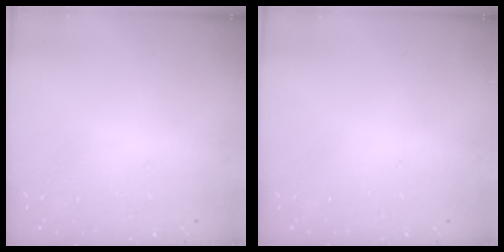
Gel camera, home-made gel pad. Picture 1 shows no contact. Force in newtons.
{"total": 0.0}